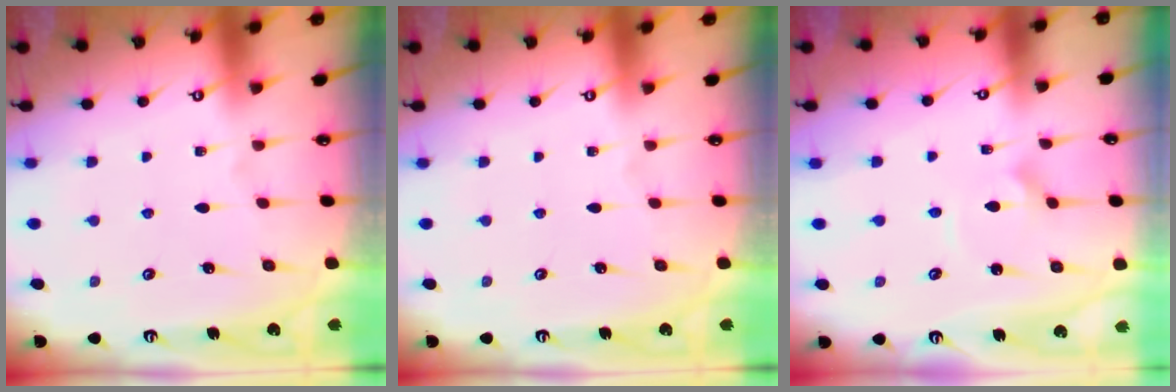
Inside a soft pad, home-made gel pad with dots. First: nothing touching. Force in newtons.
{"total": 0.0}
{"total": 2.6, "press": 2.6, "slide": 0.3}